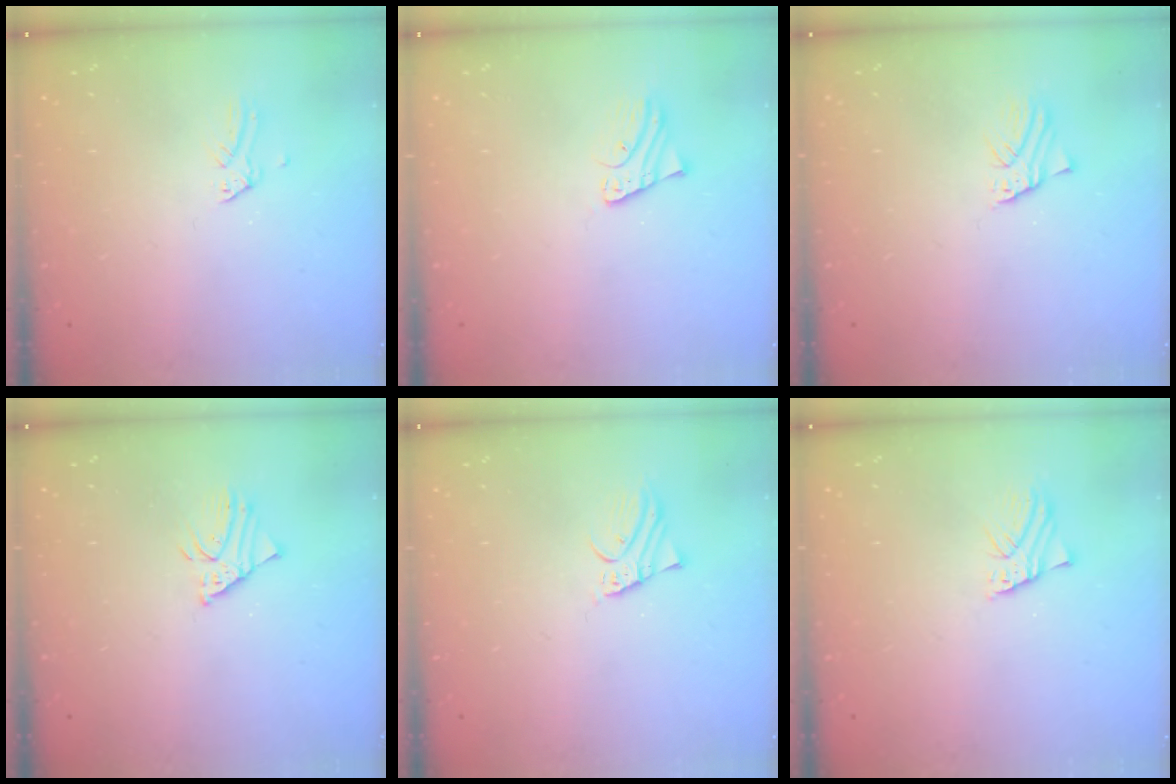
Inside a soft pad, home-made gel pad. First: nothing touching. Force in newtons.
{"total": 1.9, "press": 1.9, "slide": 0.2}
{"total": 1.7, "press": 1.6, "slide": 0.2}
{"total": 2.6, "press": 2.6, "slide": 0.2}
{"total": 2.1, "press": 2.1, "slide": 0.1}
{"total": 1.5, "press": 1.5, "slide": 0.0}